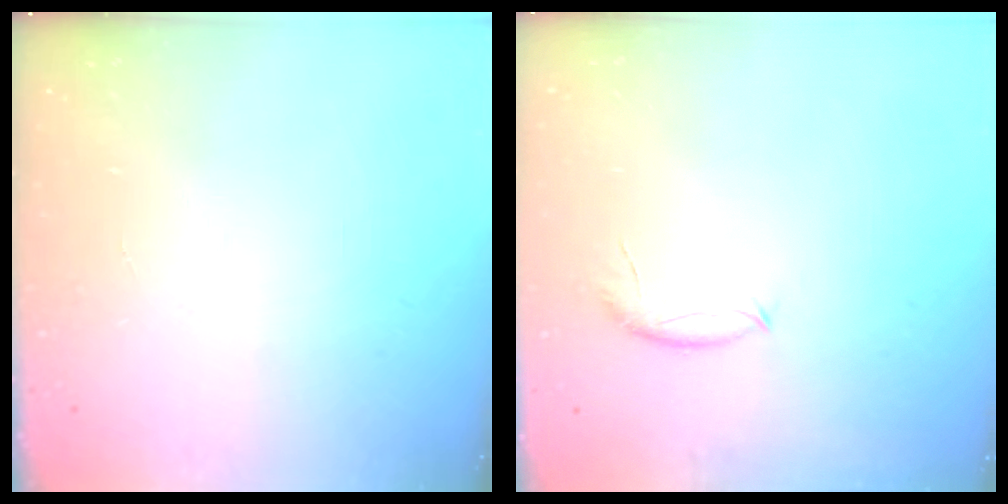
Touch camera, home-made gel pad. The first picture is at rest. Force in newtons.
{"total": 7.5, "press": 7.5, "slide": 0.9}